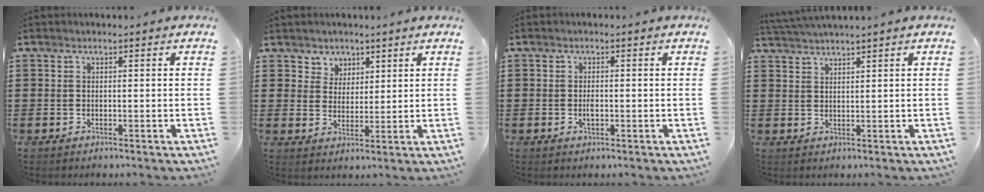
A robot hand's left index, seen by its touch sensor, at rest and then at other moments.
{"total": 3.1, "force": [1.6, 2.7, -0.1], "torque": [-0.006, 0.008, 0.027]}
{"total": 1.7, "force": [-0.3, 0.7, 1.6], "torque": [-0.031, -0.001, -0.005]}
{"total": 2.0, "force": [1.9, -0.5, 0.3], "torque": [-0.009, 0.000, 0.037]}